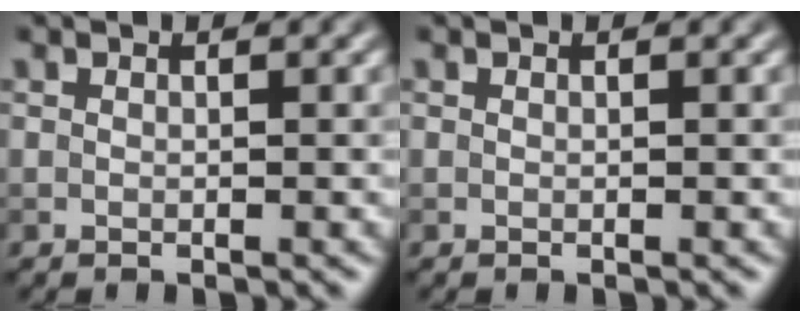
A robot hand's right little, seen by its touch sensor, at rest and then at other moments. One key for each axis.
{"total": 0.0}